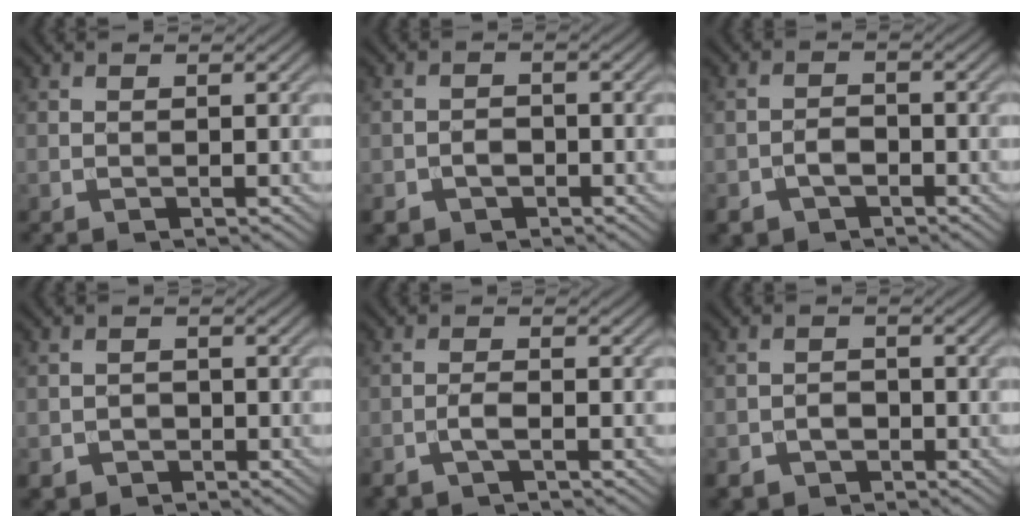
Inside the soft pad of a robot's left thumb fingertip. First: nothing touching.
{"total": 3.0, "force": [-1.6, 2.2, 1.4], "torque": [-0.025, -0.003, -0.033]}
{"total": 3.4, "force": [-2.0, 2.1, 1.7], "torque": [-0.033, -0.002, -0.042]}
{"total": 2.3, "force": [-1.3, 1.8, 0.6], "torque": [-0.008, -0.005, -0.028]}
{"total": 2.4, "force": [-1.3, 0.8, 1.9], "torque": [-0.045, 0.001, -0.031]}
{"total": 3.3, "force": [-1.9, 2.4, 1.2], "torque": [-0.019, -0.001, -0.040]}